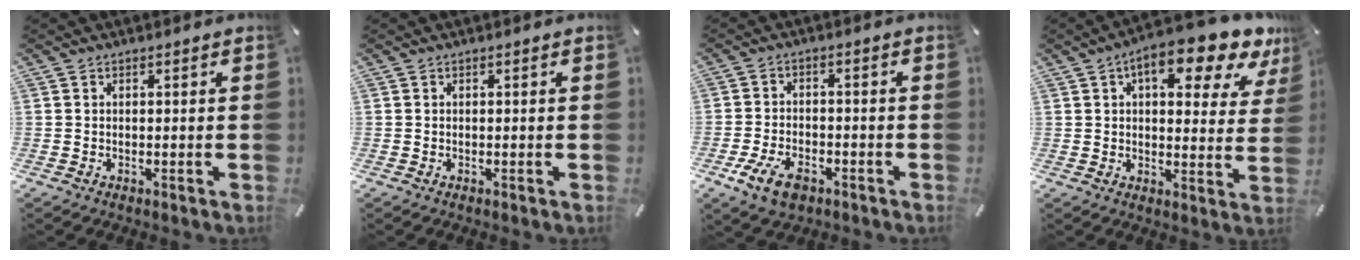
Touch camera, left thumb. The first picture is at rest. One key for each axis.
{"total": 0.0}
{"total": 7.6, "fx": -4.0, "fy": 4.4, "fz": 4.7, "tx": -0.103, "ty": 0.012, "tz": -0.073}
{"total": 13.9, "fx": 8.9, "fy": 5.3, "fz": 9.2, "tx": -0.124, "ty": -0.052, "tz": 0.141}